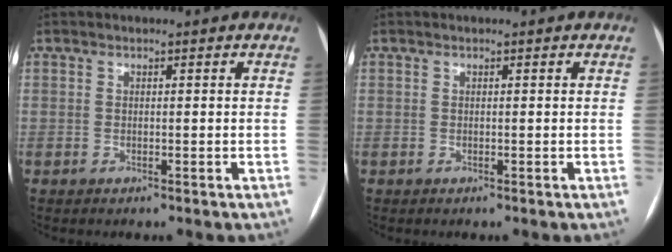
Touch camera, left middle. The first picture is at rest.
{"total": 0.0}